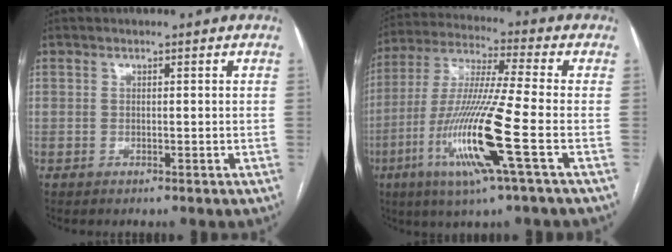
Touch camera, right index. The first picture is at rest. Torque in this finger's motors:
{"motor_torque": [2.14, 0.00, 1.05, 0.21]}